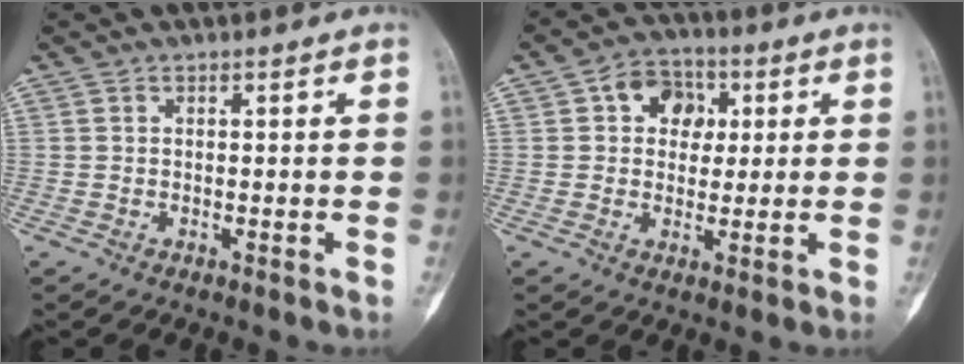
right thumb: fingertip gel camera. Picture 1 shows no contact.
{"total": 7.9, "force": [1.9, 6.3, 4.4], "torque": [-0.031, 0.006, 0.023]}